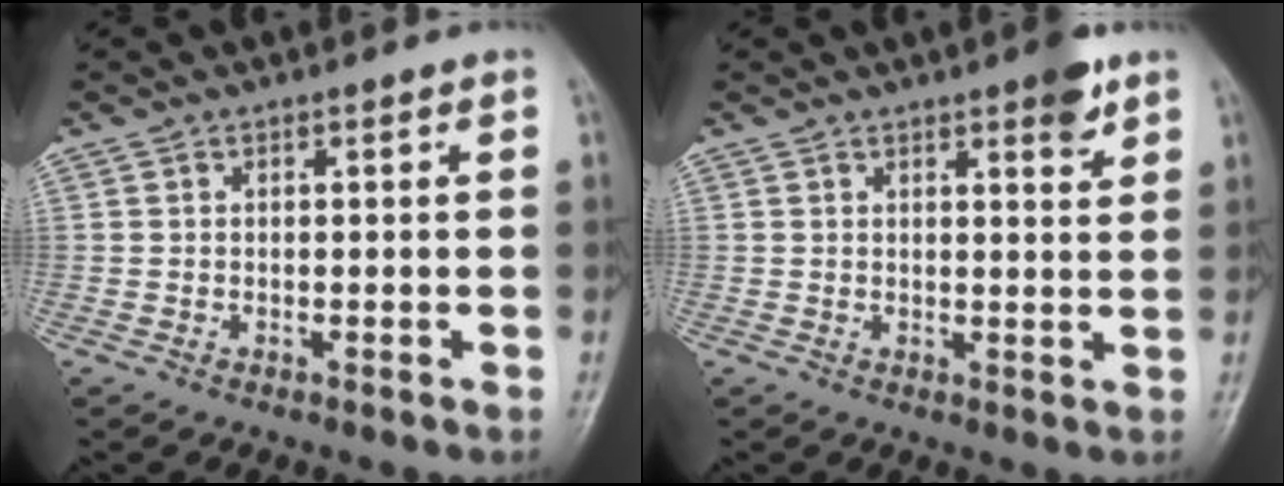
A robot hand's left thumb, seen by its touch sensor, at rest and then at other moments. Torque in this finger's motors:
{"motor_torque": [0.73, 0.46, 0.55, -0.41, 0.00]}